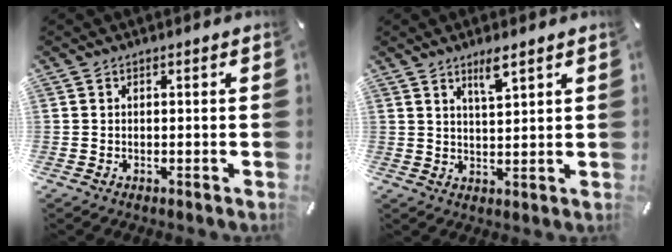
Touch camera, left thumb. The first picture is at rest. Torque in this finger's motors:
{"motor_torque": [0.86, 0.76, 0.44, -0.62, 0.13]}